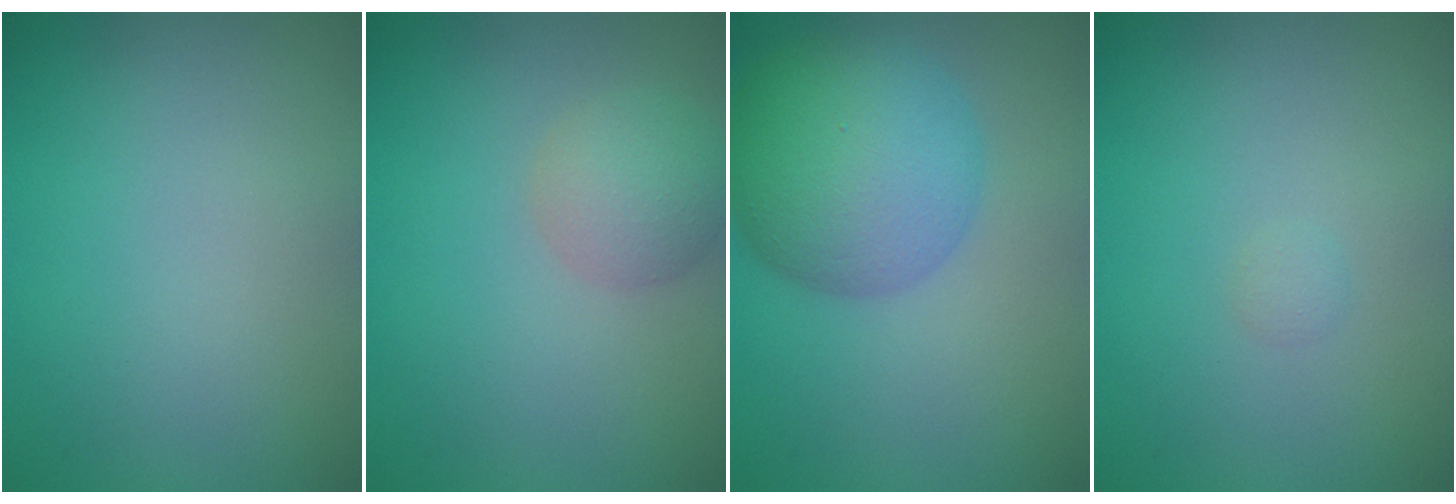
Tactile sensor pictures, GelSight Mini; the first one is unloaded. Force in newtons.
{"total": 2.7, "press": 2.7, "slide": 0.2}
{"total": 7.5, "press": 7.5, "slide": 0.4}
{"total": 0.5, "press": 0.5, "slide": 0.1}